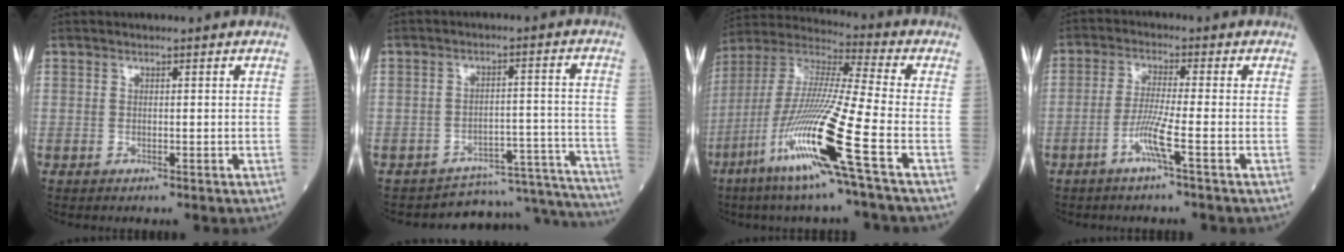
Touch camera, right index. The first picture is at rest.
{"total": 16.2, "force": [-16.2, 1.3, 0.4], "torque": [0.024, 0.050, -0.203]}
{"total": 18.5, "force": [-7.9, -1.0, 16.7], "torque": [-0.360, -0.040, -0.162]}
{"total": 5.1, "force": [-2.3, -0.8, 4.4], "torque": [-0.091, -0.007, -0.051]}